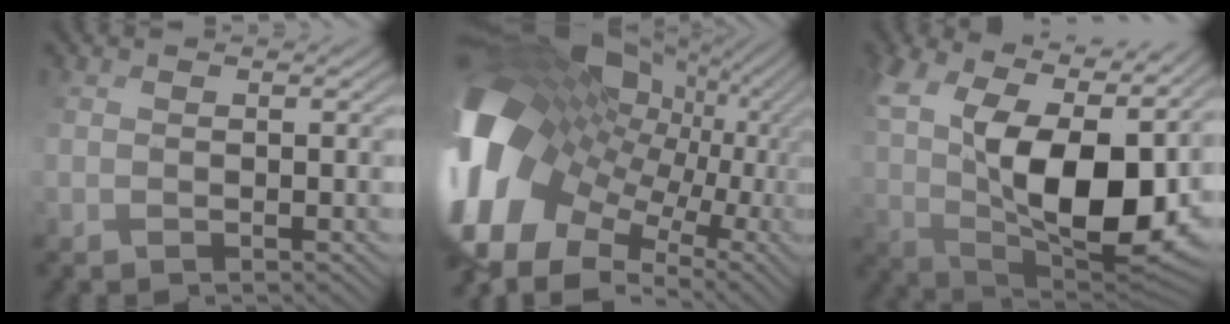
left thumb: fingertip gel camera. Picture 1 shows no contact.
{"total": 18.5, "force": [0.5, 13.0, 13.2], "torque": [-0.293, -0.010, 0.029]}
{"total": 18.1, "force": [5.6, 8.2, 15.2], "torque": [-0.266, 0.026, 0.103]}